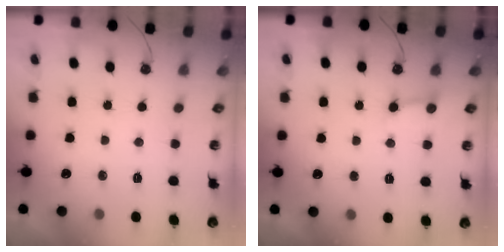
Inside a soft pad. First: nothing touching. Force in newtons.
{"total": 4.8, "press": 4.7, "slide": 0.4}